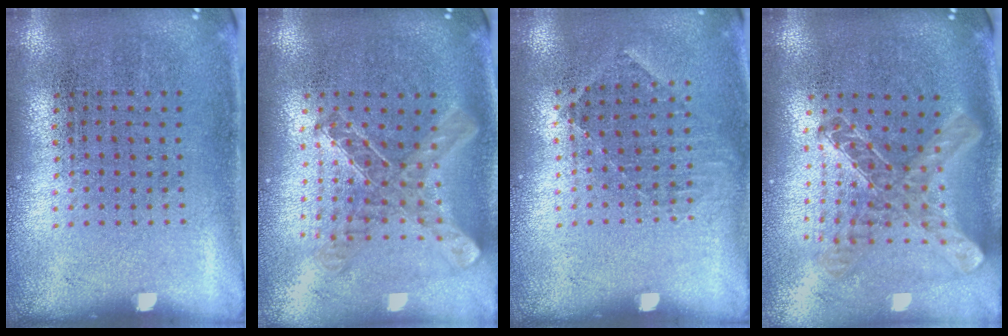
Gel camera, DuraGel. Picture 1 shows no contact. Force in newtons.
{"total": 1.1, "press": 1.1, "slide": 0.2}
{"total": 0.9, "press": 0.8, "slide": 0.3}
{"total": 1.2, "press": 1.1, "slide": 0.5}